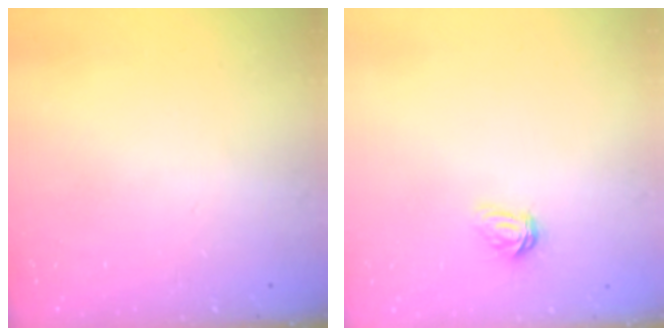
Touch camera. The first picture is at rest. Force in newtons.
{"total": 4.2, "press": 4.2, "slide": 0.4}